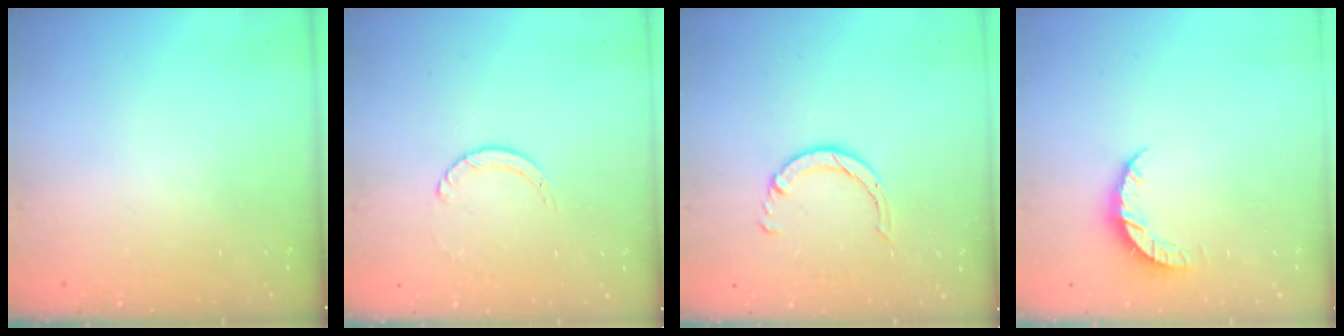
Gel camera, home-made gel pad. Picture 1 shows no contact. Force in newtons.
{"total": 1.1, "press": 1.1, "slide": 0.1}
{"total": 4.7, "press": 4.7, "slide": 0.4}
{"total": 5.2, "press": 5.1, "slide": 0.4}